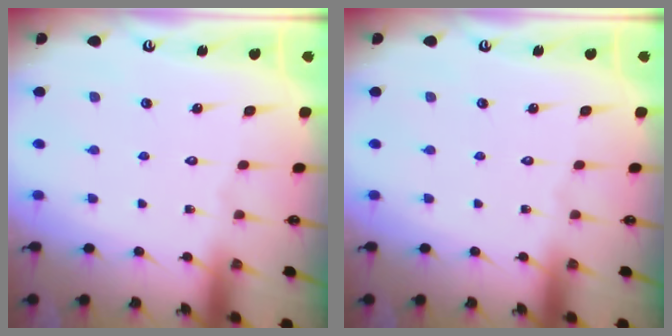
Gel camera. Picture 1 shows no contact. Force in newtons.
{"total": 0.0}